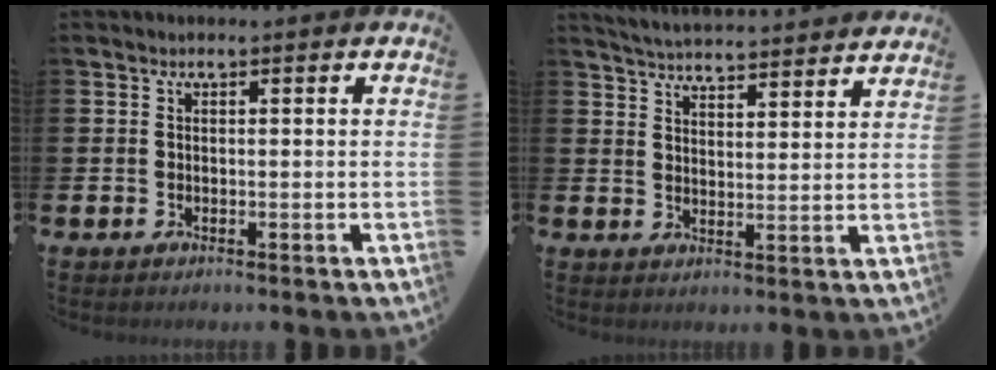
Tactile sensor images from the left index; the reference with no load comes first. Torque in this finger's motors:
{"motor_torque": [0.86, -1.28, 0.31, 0.09]}